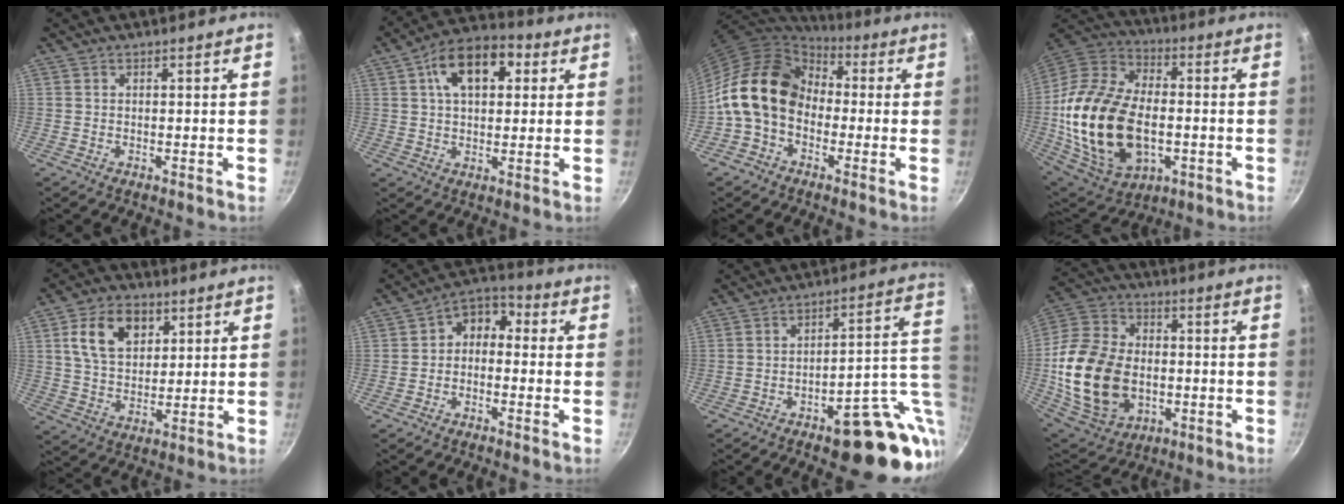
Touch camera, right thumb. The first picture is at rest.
{"total": 13.2, "force": [4.2, 8.1, 9.6], "torque": [-0.119, 0.012, 0.052]}
{"total": 15.4, "force": [-1.2, 11.9, 9.7], "torque": [-0.143, 0.042, -0.042]}
{"total": 27.3, "force": [-3.5, 17.0, 21.0], "torque": [-0.400, 0.023, -0.052]}
{"total": 11.6, "force": [4.4, 7.7, 7.4], "torque": [-0.106, -0.009, 0.077]}
{"total": 6.2, "force": [-0.7, 4.7, 3.9], "torque": [-0.037, 0.033, -0.031]}
{"total": 20.8, "force": [-6.6, 8.3, 17.9], "torque": [-0.164, 0.024, -0.079]}
{"total": 22.3, "force": [-2.8, 15.7, 15.5], "torque": [-0.290, 0.019, -0.040]}